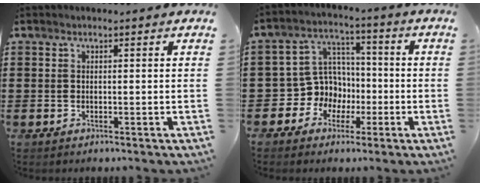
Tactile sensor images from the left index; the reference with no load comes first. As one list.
[{"total": 7.9, "force": [-1.3, 7.5, 2.0], "torque": [-0.086, -0.005, -0.023]}]